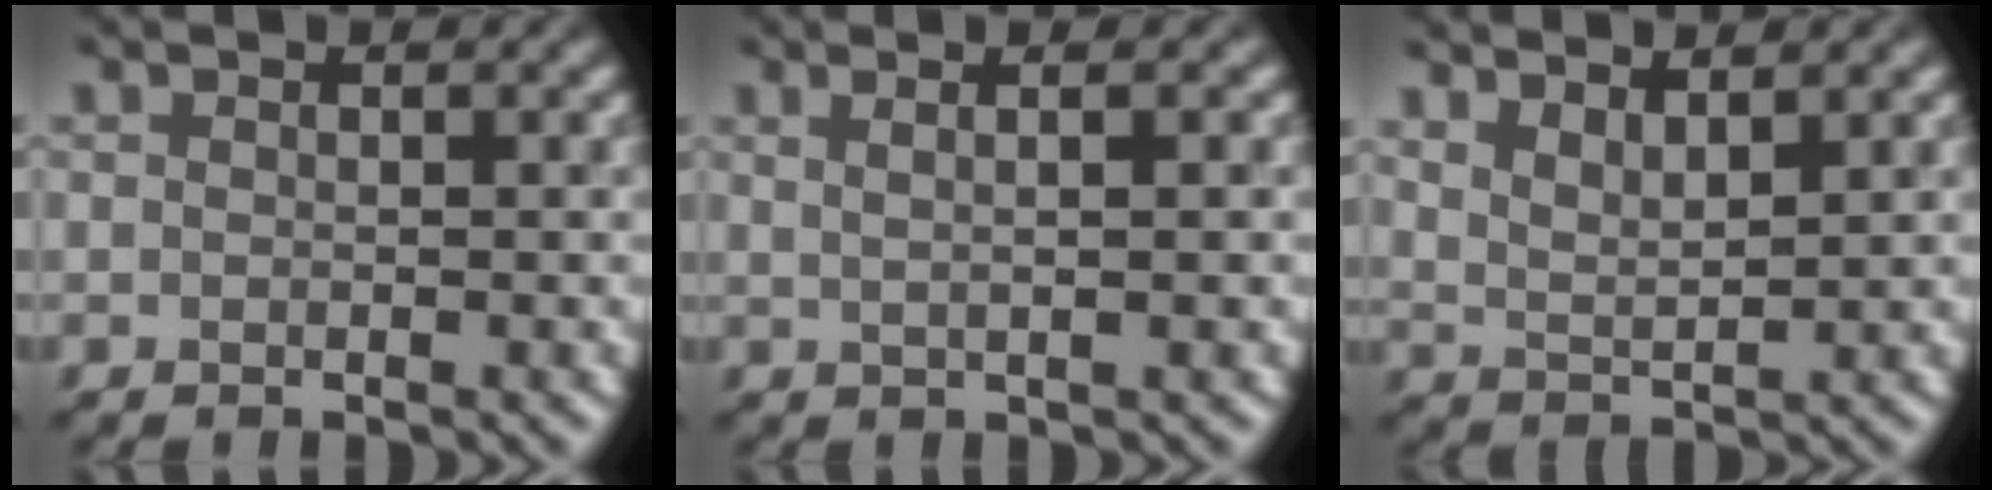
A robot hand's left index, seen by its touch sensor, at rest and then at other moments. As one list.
[{"total": 4.1, "force": [1.8, 1.8, 3.2], "torque": [-0.026, 0.020, -0.004]}, {"total": 3.1, "force": [2.5, 0.7, 1.6], "torque": [-0.024, 0.003, 0.048]}]